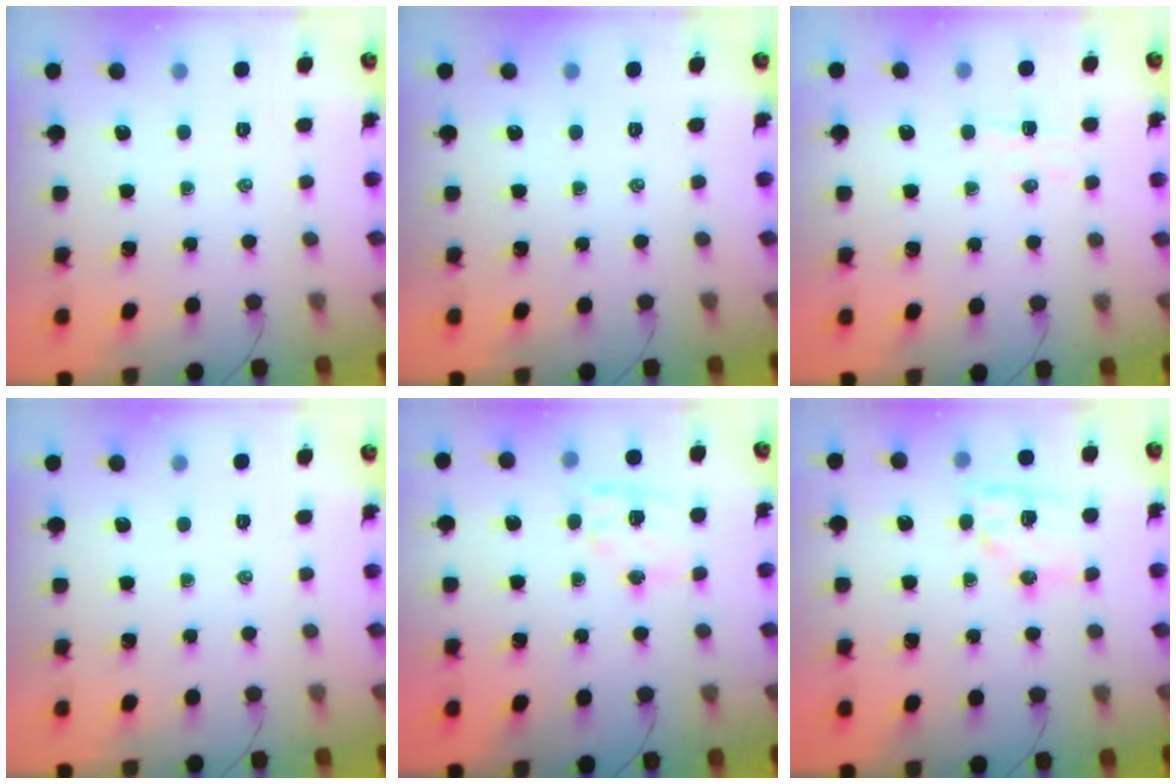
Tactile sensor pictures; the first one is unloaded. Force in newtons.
{"total": 0.0}
{"total": 4.0, "press": 3.9, "slide": 0.9}
{"total": 0.0}
{"total": 10.7, "press": 10.6, "slide": 1.5}
{"total": 12.3, "press": 12.1, "slide": 1.8}